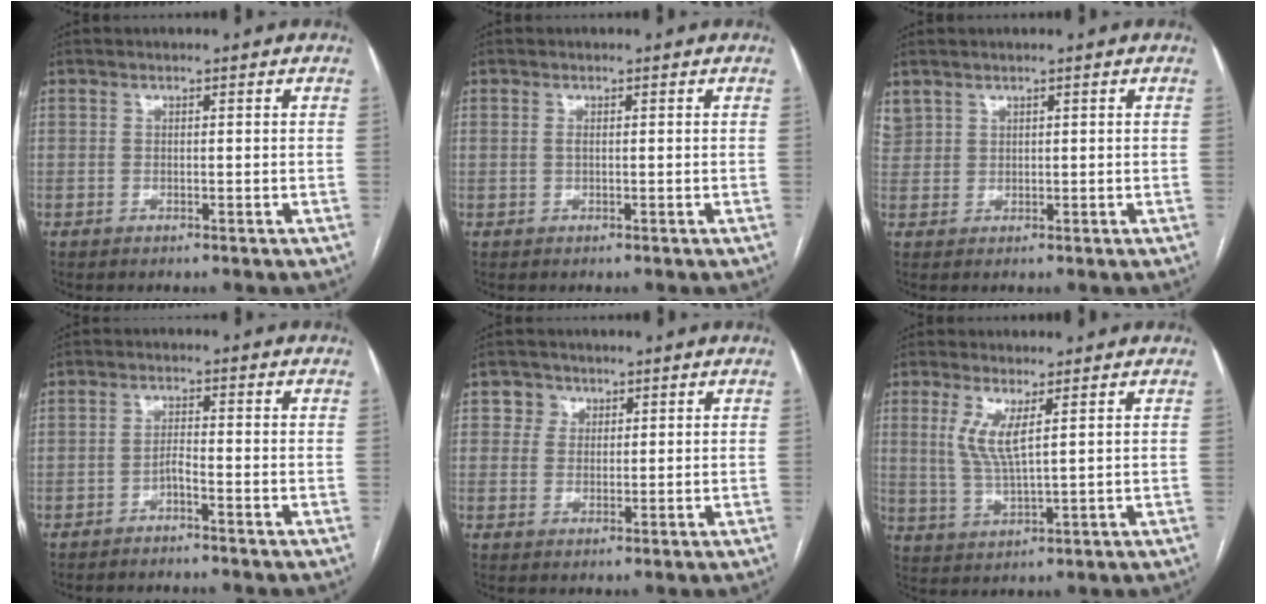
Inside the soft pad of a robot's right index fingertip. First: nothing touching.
{"total": 0.5, "force": [0.5, 0.2, 0.1], "torque": [-0.008, 0.000, 0.007]}
{"total": 2.2, "force": [1.6, 1.6, 0.2], "torque": [-0.002, 0.016, 0.037]}
{"total": 2.8, "force": [-2.2, -0.3, 1.6], "torque": [-0.022, 0.003, -0.039]}
{"total": 2.8, "force": [1.3, 2.5, -0.1], "torque": [0.014, 0.004, 0.016]}
{"total": 5.4, "force": [2.0, 0.6, 5.0], "torque": [-0.111, -0.006, 0.048]}